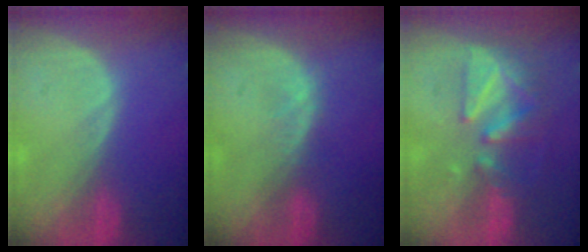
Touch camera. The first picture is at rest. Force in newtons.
{"total": 1.5, "press": 1.5, "slide": 0.2}
{"total": 8.9, "press": 7.8, "slide": 4.3}